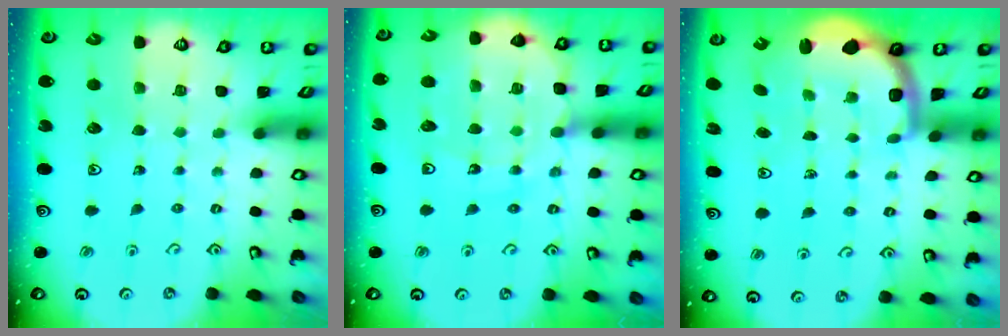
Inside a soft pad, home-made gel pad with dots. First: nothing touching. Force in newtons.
{"total": 11.7, "press": 11.5, "slide": 2.3}
{"total": 3.3, "press": 2.9, "slide": 1.7}